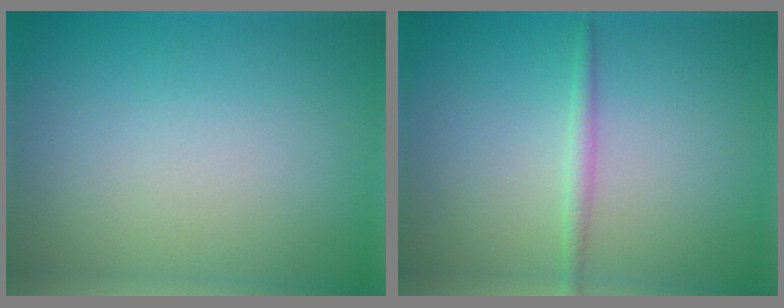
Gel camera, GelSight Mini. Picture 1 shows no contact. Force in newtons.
{"total": 1.3, "press": 1.3, "slide": 0.1}